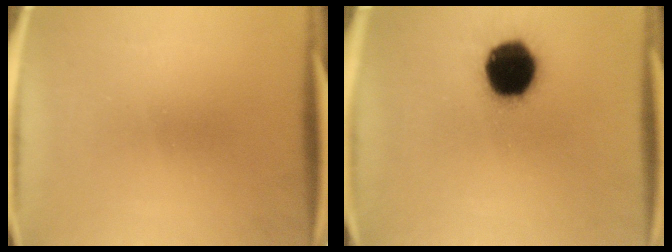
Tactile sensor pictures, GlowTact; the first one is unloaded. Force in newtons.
{"total": 17.2}